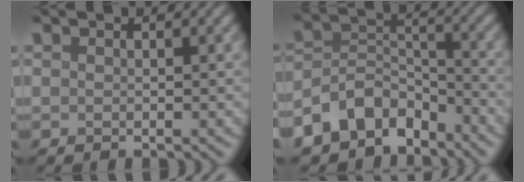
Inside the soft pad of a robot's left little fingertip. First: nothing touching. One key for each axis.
{"total": 7.4, "fx": -5.7, "fy": 3.9, "fz": 2.6, "tx": -0.032, "ty": -0.001, "tz": -0.116}